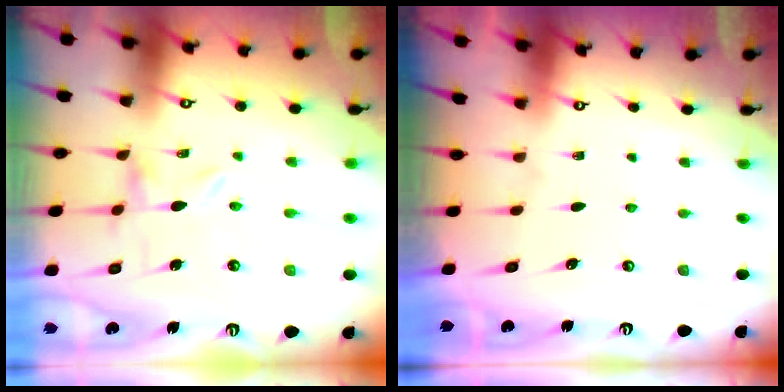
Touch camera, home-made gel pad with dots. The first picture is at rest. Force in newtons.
{"total": 0.0}